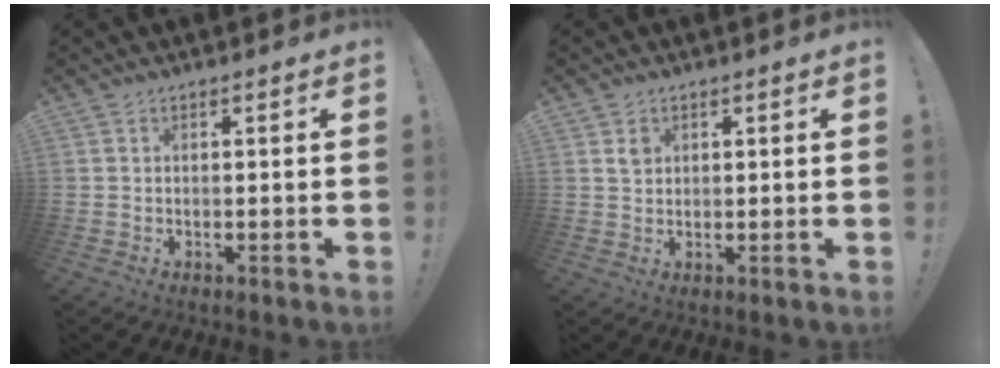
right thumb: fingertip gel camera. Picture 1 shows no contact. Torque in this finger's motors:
{"motor_torque": [0.08, 0.17, 0.26, -0.15, -0.01]}